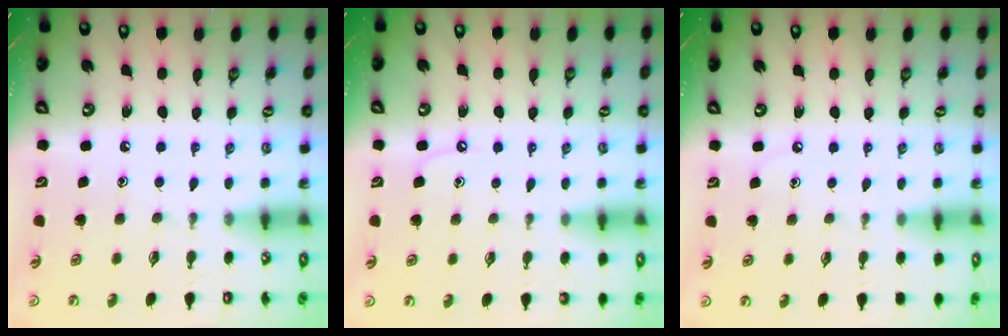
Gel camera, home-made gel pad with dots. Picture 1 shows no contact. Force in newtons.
{"total": 3.6, "press": 3.6, "slide": 0.4}
{"total": 2.2, "press": 2.2, "slide": 0.3}